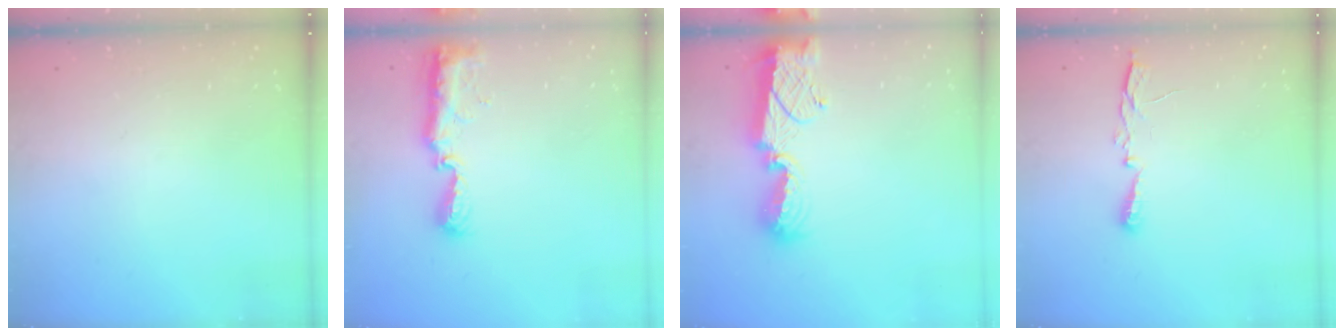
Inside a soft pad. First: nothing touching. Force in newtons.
{"total": 8.8, "press": 8.8, "slide": 0.9}
{"total": 12.3, "press": 12.3, "slide": 0.8}
{"total": 5.2, "press": 5.1, "slide": 0.8}